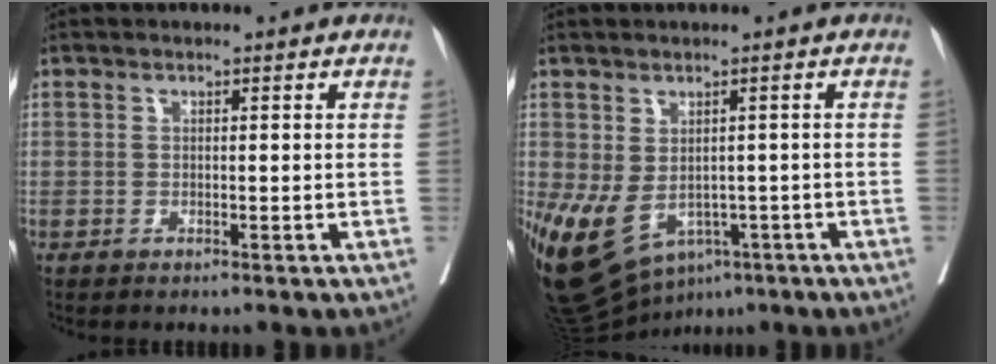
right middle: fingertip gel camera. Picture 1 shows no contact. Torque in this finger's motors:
{"motor_torque": [0.45, -0.24, 1.05, 0.21]}